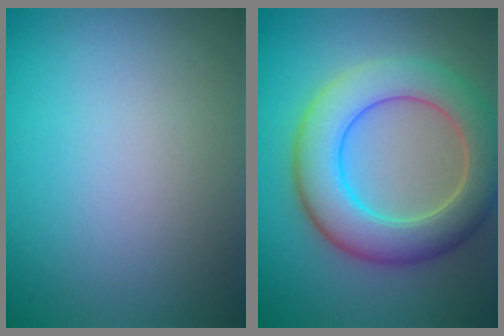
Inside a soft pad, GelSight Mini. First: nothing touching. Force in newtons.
{"total": 7.6, "press": 7.6, "slide": 0.9}